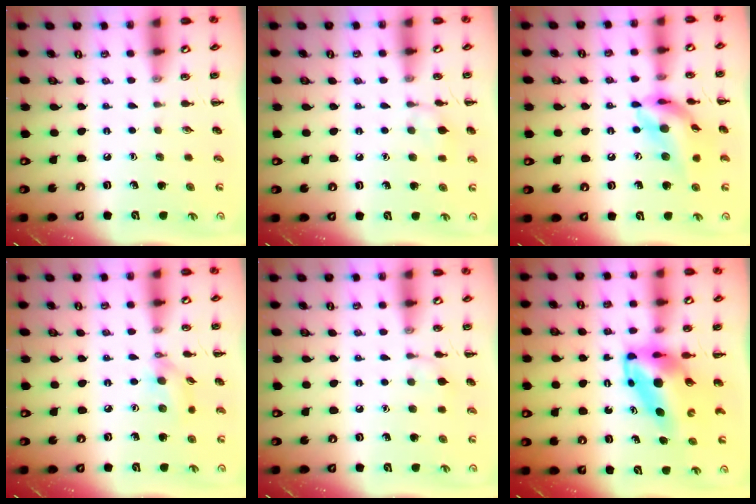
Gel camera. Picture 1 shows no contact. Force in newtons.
{"total": 6.9, "press": 6.5, "slide": 2.2}
{"total": 15.0, "press": 14.7, "slide": 3.0}
{"total": 7.6, "press": 7.5, "slide": 1.0}
{"total": 5.2, "press": 4.8, "slide": 2.0}
{"total": 8.0, "press": 7.6, "slide": 2.5}